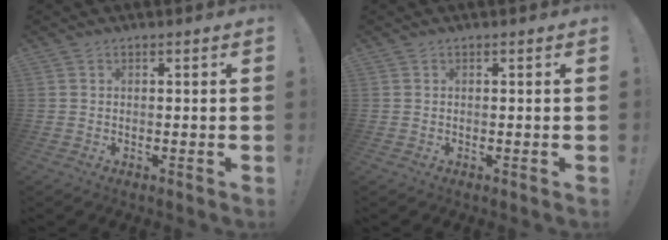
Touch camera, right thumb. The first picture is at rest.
{"total": 0.0}